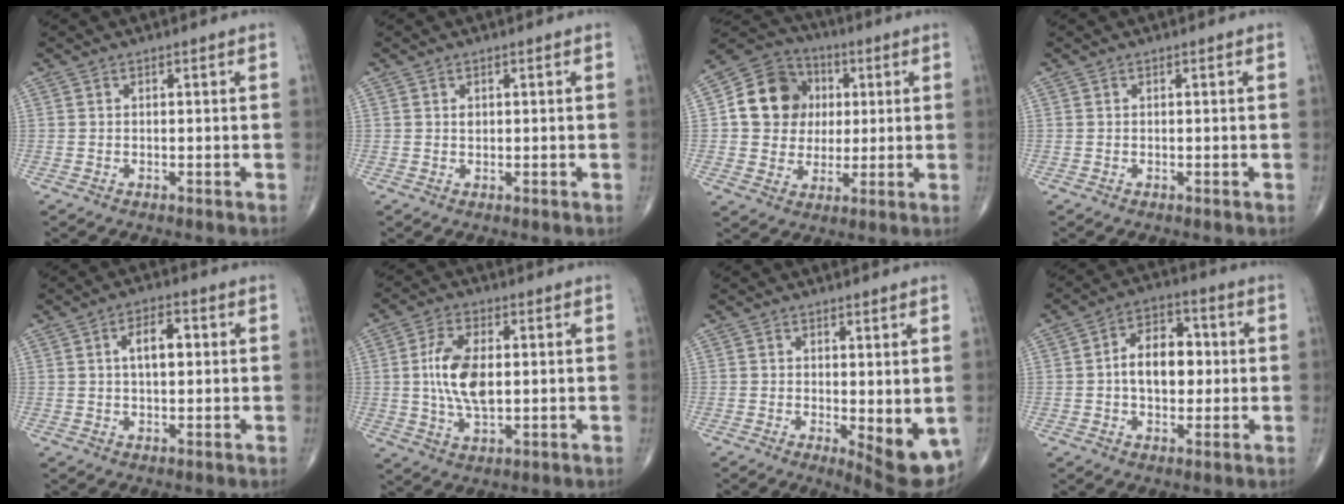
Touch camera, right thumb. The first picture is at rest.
{"total": 0.9, "force": [0.3, 0.7, 0.6], "torque": [-0.006, -0.001, 0.006]}
{"total": 13.8, "force": [2.4, 12.1, 6.2], "torque": [-0.076, 0.010, 0.038]}
{"total": 0.0}
{"total": 6.0, "force": [1.1, 3.0, 5.1], "torque": [-0.077, 0.009, 0.015]}
{"total": 10.5, "force": [0.8, 5.3, 9.1], "torque": [-0.179, -0.003, 0.019]}
{"total": 8.3, "force": [-1.4, 2.9, 7.7], "torque": [-0.093, -0.022, -0.010]}
{"total": 10.5, "force": [0.3, 6.8, 8.0], "torque": [-0.103, 0.020, -0.001]}